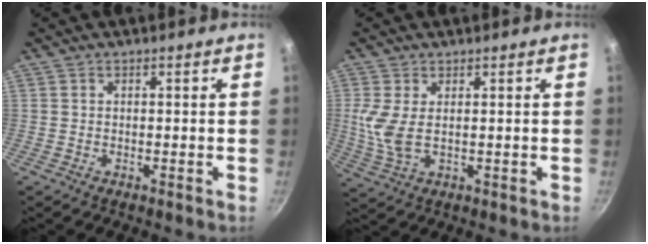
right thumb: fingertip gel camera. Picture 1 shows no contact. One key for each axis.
{"total": 6.0, "fx": 1.0, "fy": 2.8, "fz": 5.2, "tx": -0.117, "ty": -0.006, "tz": 0.027}